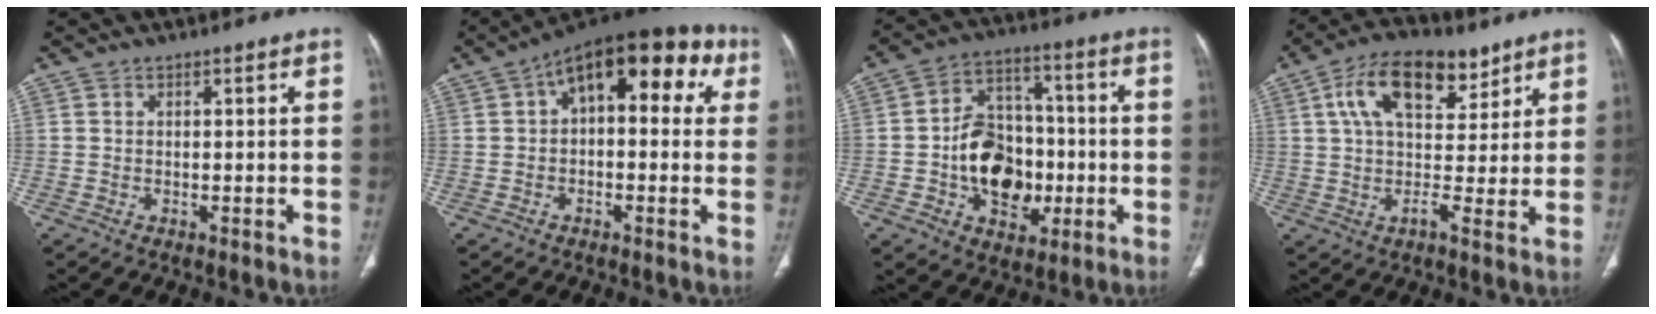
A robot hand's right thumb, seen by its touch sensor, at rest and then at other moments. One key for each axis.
{"total": 16.6, "fx": 4.8, "fy": 8.7, "fz": 13.3, "tx": -0.131, "ty": 0.040, "tz": 0.054}
{"total": 15.9, "fx": -2.9, "fy": 11.6, "fz": 10.6, "tx": -0.117, "ty": 0.033, "tz": -0.041}
{"total": 14.1, "fx": 6.8, "fy": 7.4, "fz": 10.0, "tx": -0.135, "ty": -0.004, "tz": 0.111}